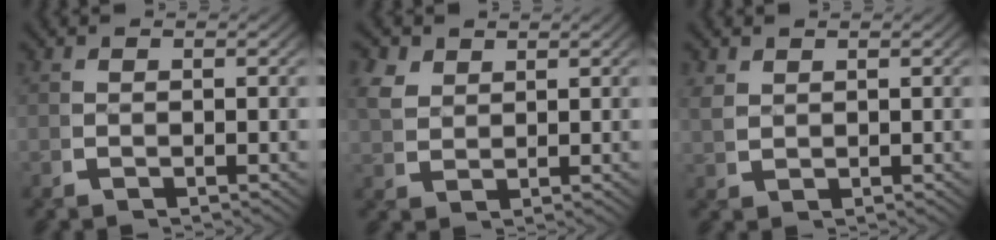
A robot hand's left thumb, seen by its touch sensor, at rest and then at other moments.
{"total": 3.2, "force": [2.2, 1.9, 1.3], "torque": [-0.031, -0.002, 0.050]}
{"total": 1.7, "force": [1.4, 0.8, 0.5], "torque": [-0.013, 0.001, 0.036]}